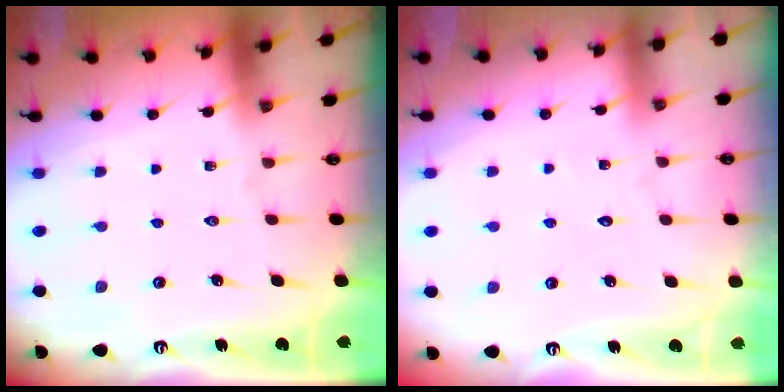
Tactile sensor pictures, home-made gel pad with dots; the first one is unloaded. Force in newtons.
{"total": 2.6, "press": 2.5, "slide": 0.3}